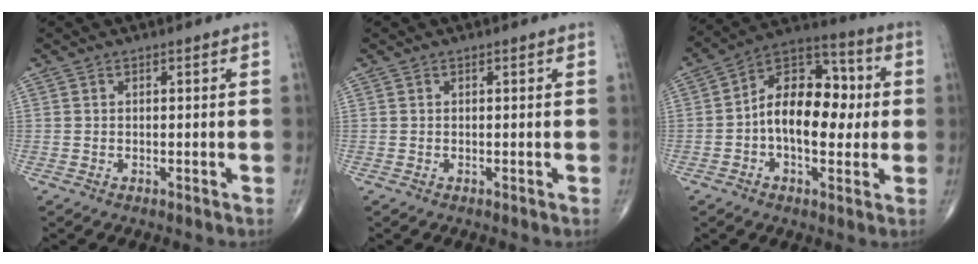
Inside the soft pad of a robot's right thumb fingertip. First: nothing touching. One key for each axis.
{"total": 0.0}
{"total": 15.6, "fx": -0.2, "fy": 9.4, "fz": 12.5, "tx": -0.167, "ty": 0.035, "tz": -0.013}